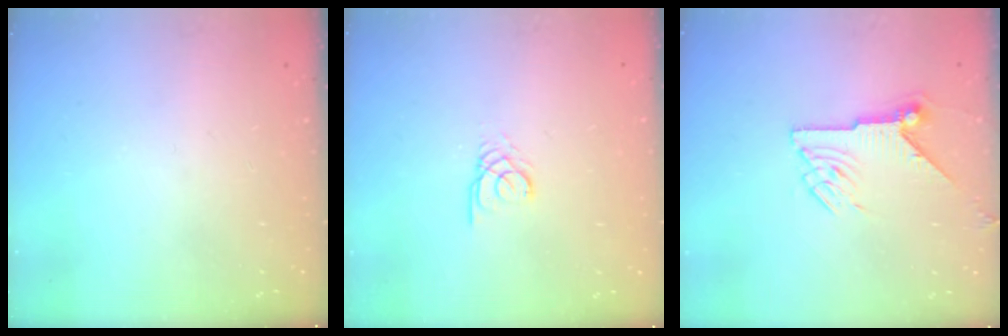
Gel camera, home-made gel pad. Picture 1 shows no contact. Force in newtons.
{"total": 2.3, "press": 2.3, "slide": 0.2}
{"total": 8.0, "press": 8.0, "slide": 0.5}